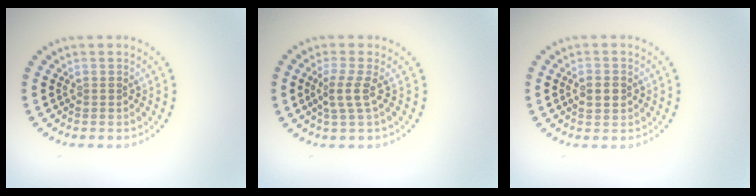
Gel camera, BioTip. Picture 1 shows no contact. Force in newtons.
{"total": 2.1, "press": 1.5, "slide": 1.5}
{"total": 2.3, "press": 2.3, "slide": 0.1}